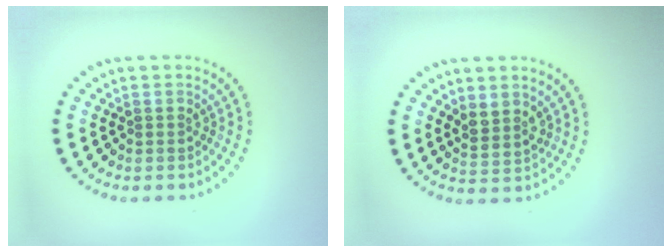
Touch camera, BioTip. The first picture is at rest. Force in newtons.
{"total": 2.0, "press": 1.6, "slide": 1.1}